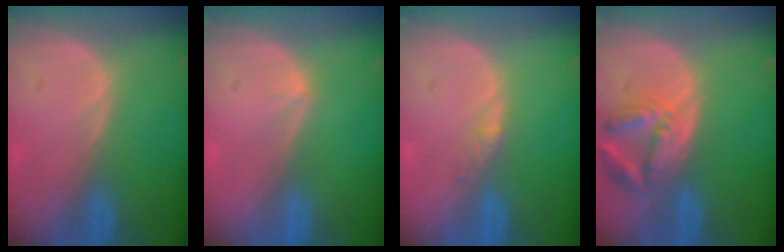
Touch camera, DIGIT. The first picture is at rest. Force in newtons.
{"total": 0.6, "press": 0.4, "slide": 0.5}
{"total": 1.8, "press": 1.6, "slide": 1.0}
{"total": 7.0, "press": 6.4, "slide": 2.8}